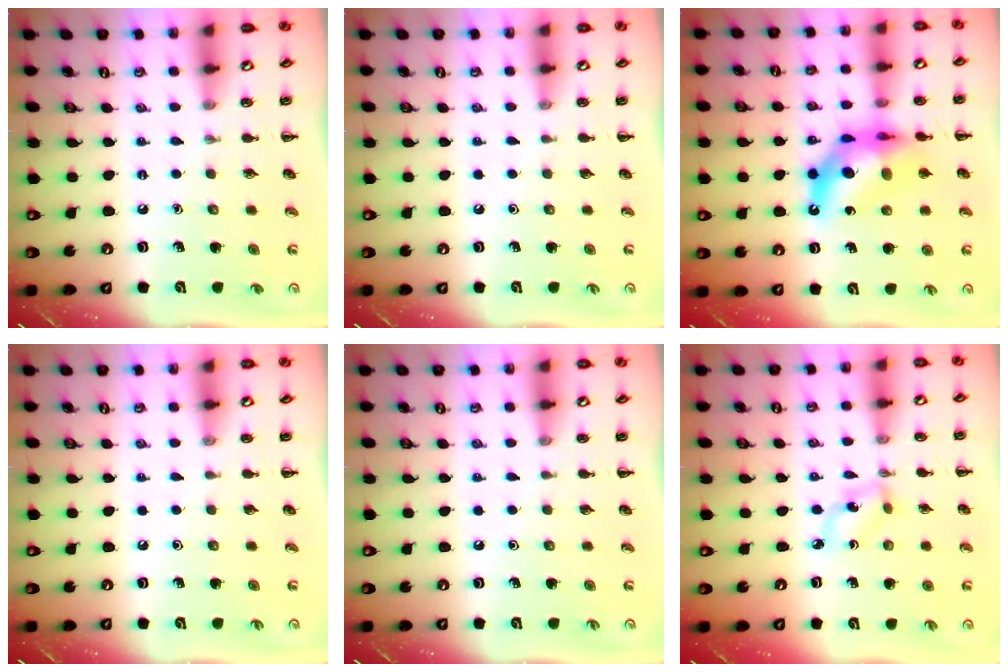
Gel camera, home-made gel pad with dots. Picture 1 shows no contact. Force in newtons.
{"total": 0.0}
{"total": 13.5, "press": 12.9, "slide": 4.0}
{"total": 0.0}
{"total": 0.0}
{"total": 2.8, "press": 2.7, "slide": 0.8}